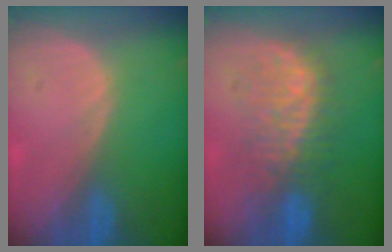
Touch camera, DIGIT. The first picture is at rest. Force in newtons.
{"total": 8.5, "press": 8.4, "slide": 0.9}